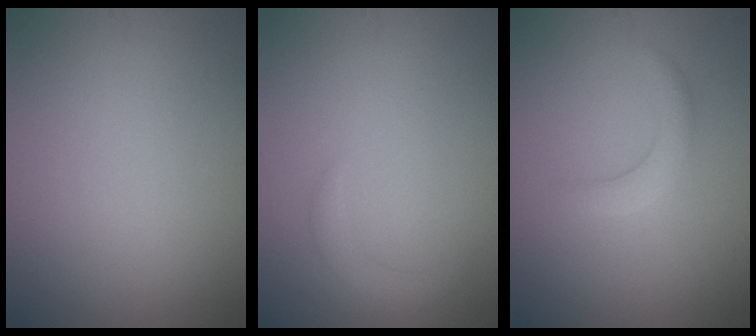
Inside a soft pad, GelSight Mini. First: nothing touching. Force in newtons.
{"total": 1.6, "press": 1.6, "slide": 0.1}
{"total": 1.9, "press": 1.9, "slide": 0.1}